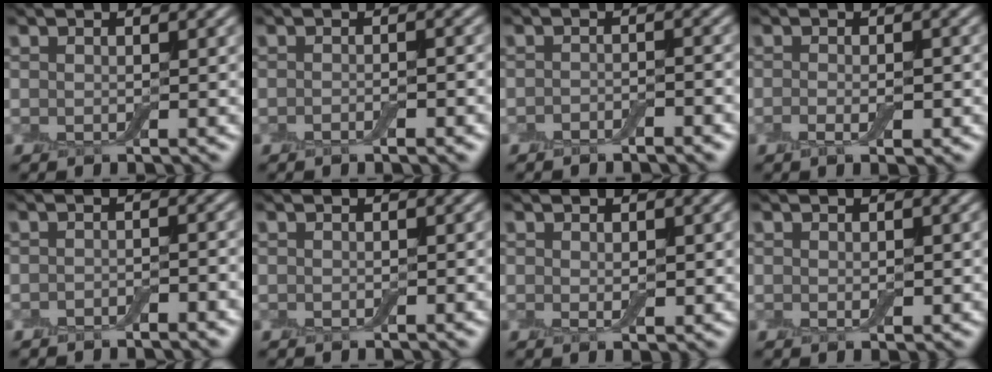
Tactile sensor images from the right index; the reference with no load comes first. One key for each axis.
{"total": 1.8, "fx": -0.9, "fy": 0.4, "fz": 1.5, "tx": -0.017, "ty": 0.002, "tz": -0.013}
{"total": 1.6, "fx": -1.2, "fy": 0.5, "fz": 1.0, "tx": -0.015, "ty": 0.002, "tz": -0.020}
{"total": 2.1, "fx": -0.7, "fy": 0.6, "fz": 1.9, "tx": -0.033, "ty": -0.003, "tz": -0.014}
{"total": 1.3, "fx": -1.0, "fy": 0.4, "fz": 0.8, "tx": -0.012, "ty": 0.001, "tz": -0.018}
{"total": 0.0}
{"total": 1.0, "fx": 0.3, "fy": 0.5, "fz": 0.8, "tx": -0.013, "ty": -0.003, "tz": 0.006}
{"total": 0.6, "fx": 0.0, "fy": 0.4, "fz": 0.5, "tx": -0.006, "ty": 0.000, "tz": 0.001}